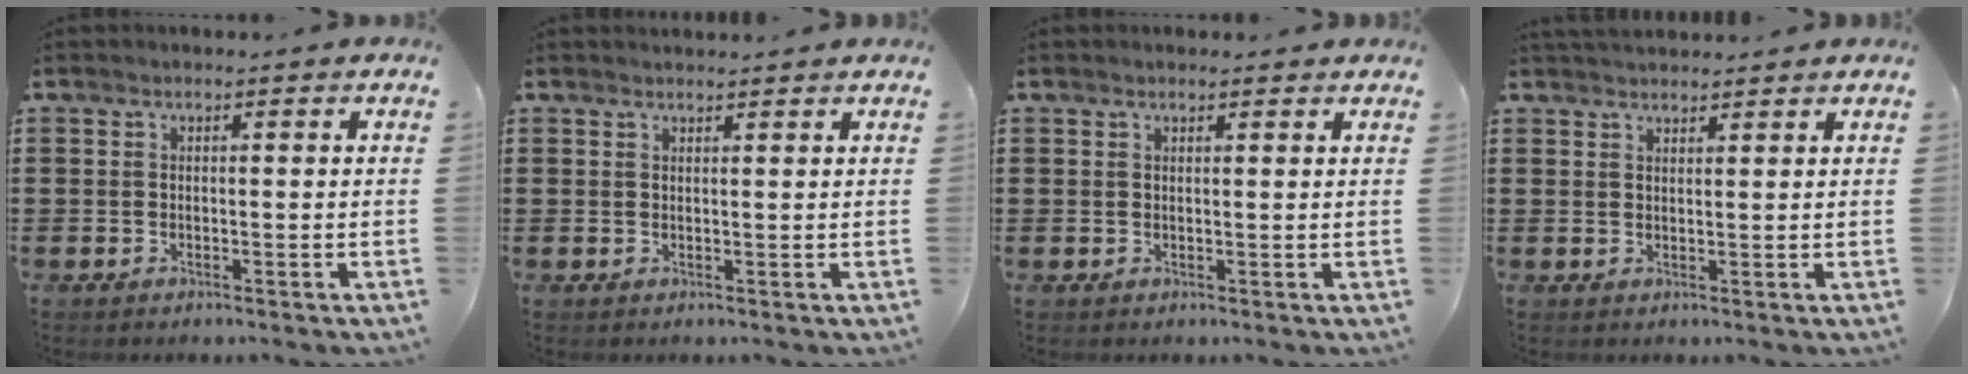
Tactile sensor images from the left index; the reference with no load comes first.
{"total": 1.1, "force": [1.1, -0.1, 0.1], "torque": [-0.004, -0.002, 0.023]}
{"total": 1.0, "force": [0.9, 0.2, 0.4], "torque": [-0.009, 0.001, 0.018]}
{"total": 1.8, "force": [1.8, 0.3, 0.2], "torque": [-0.007, 0.002, 0.036]}